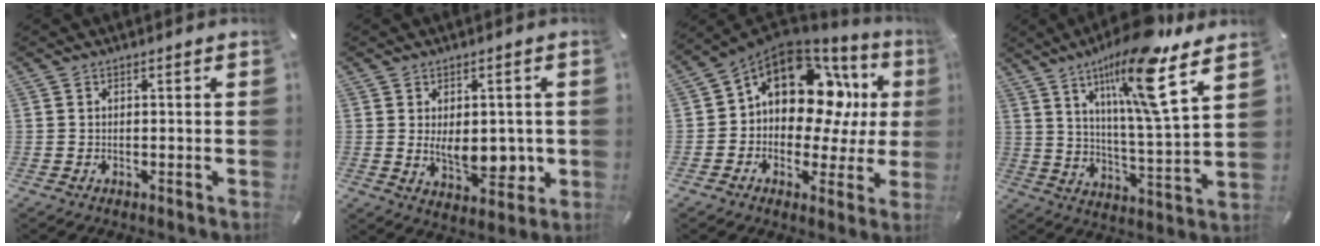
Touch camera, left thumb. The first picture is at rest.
{"total": 9.0, "force": [-0.3, 5.7, 6.9], "torque": [-0.080, 0.000, 0.000]}
{"total": 15.1, "force": [4.9, 10.7, 9.5], "torque": [-0.143, -0.037, 0.081]}
{"total": 18.1, "force": [11.0, 2.6, 14.1], "torque": [-0.238, -0.053, 0.166]}